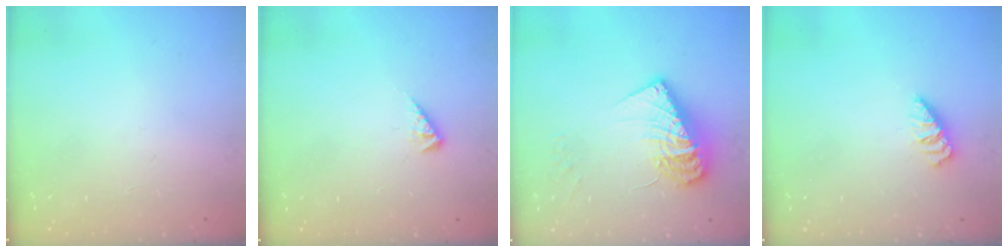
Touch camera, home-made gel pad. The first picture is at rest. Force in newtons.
{"total": 2.7, "press": 2.7, "slide": 0.6}
{"total": 14.0, "press": 13.9, "slide": 1.2}
{"total": 0.0}